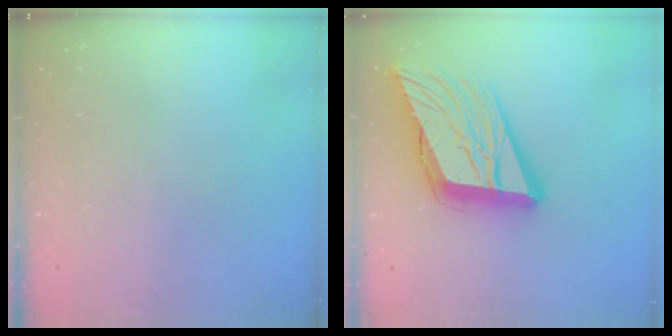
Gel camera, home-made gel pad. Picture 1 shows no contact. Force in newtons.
{"total": 23.3, "press": 22.8, "slide": 5.1}